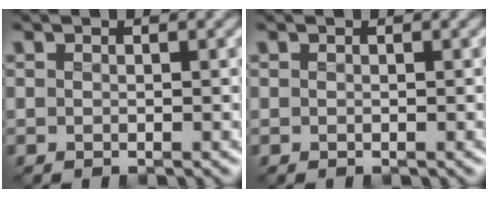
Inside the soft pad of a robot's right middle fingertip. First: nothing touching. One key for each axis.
{"total": 0.0}